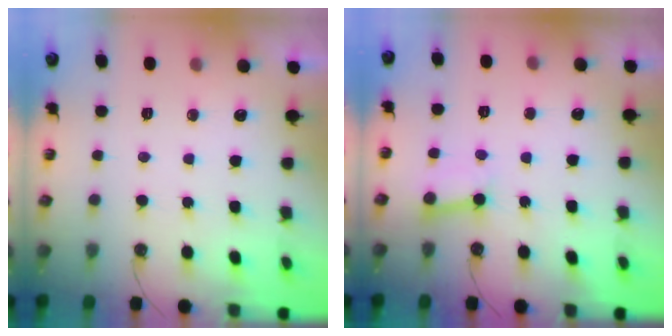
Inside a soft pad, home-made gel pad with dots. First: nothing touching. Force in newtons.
{"total": 3.0, "press": 3.0, "slide": 0.1}